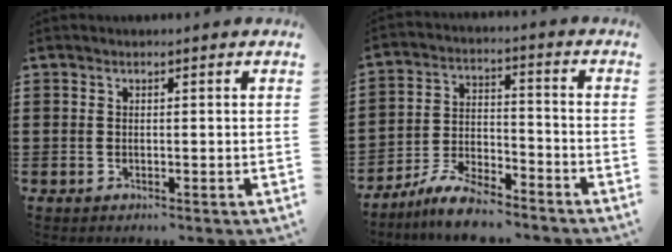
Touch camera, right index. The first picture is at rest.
{"total": 7.2, "force": [-6.6, 1.3, 2.7], "torque": [-0.061, 0.009, -0.126]}